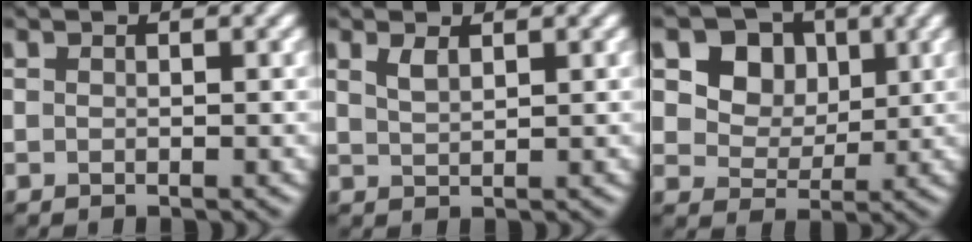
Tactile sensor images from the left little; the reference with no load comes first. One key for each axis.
{"total": 1.3, "fx": 0.9, "fy": 0.4, "fz": 0.8, "tx": -0.020, "ty": 0.000, "tz": 0.021}
{"total": 10.6, "fx": 4.8, "fy": 8.1, "fz": 4.9, "tx": -0.103, "ty": 0.015, "tz": 0.080}